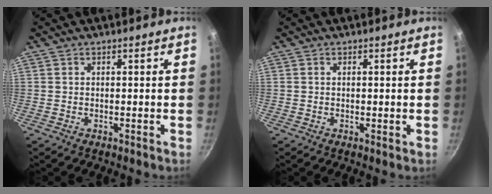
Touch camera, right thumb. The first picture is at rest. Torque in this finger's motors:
{"motor_torque": [-0.11, 0.35, -0.07, -0.03, 0.04]}